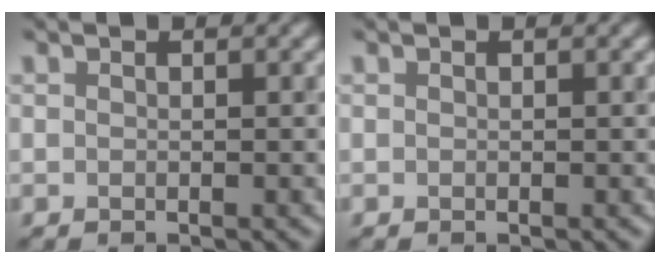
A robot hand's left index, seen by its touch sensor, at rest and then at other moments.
{"total": 0.0}